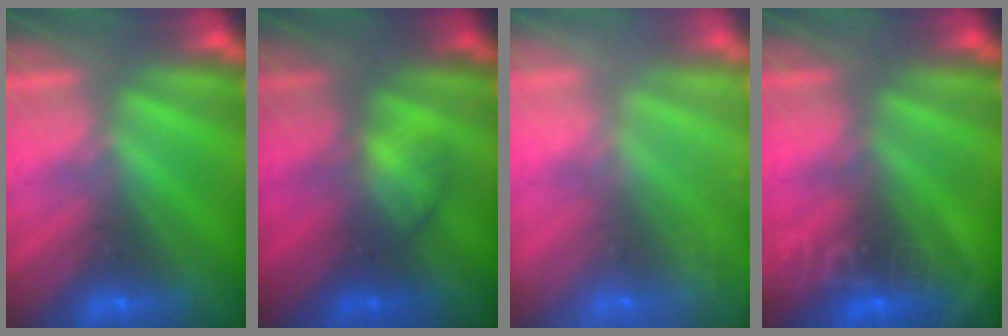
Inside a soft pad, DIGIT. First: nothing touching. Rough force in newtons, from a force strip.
{"total": 2.0}
{"total": 7.7}
{"total": 9.3}